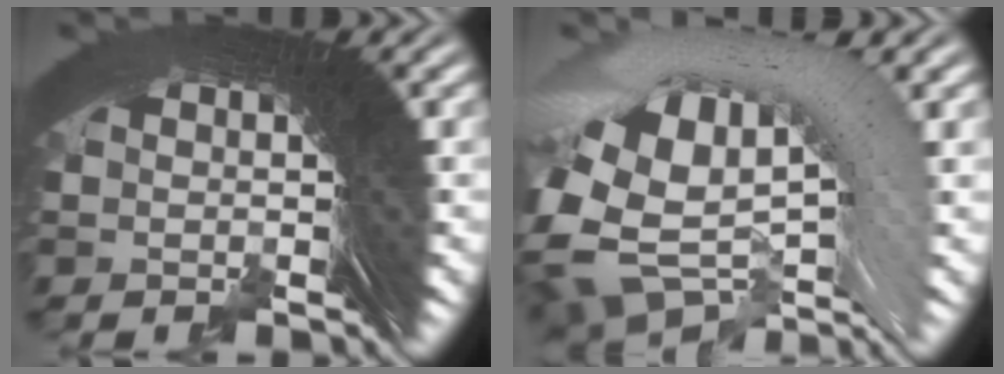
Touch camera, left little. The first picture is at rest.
{"total": 20.5, "force": [-0.3, -6.7, -19.3], "torque": [0.231, 0.016, -0.013]}